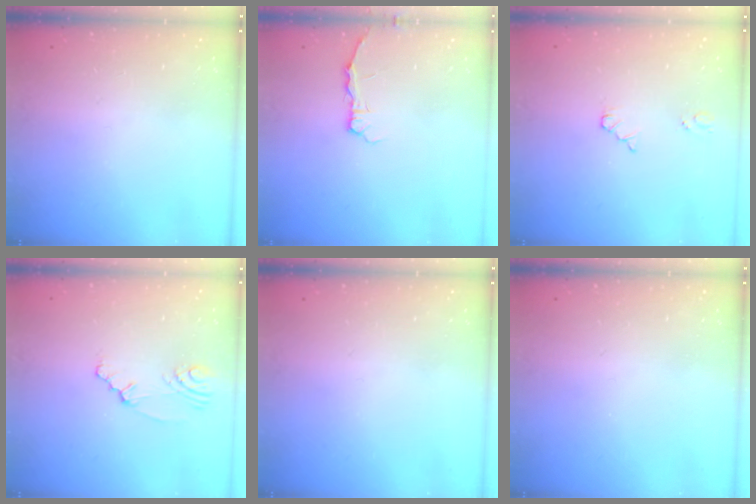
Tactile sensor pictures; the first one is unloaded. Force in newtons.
{"total": 2.8, "press": 2.8, "slide": 0.3}
{"total": 3.9, "press": 3.9, "slide": 0.5}
{"total": 2.3, "press": 2.0, "slide": 1.2}
{"total": 0.0}
{"total": 0.0}